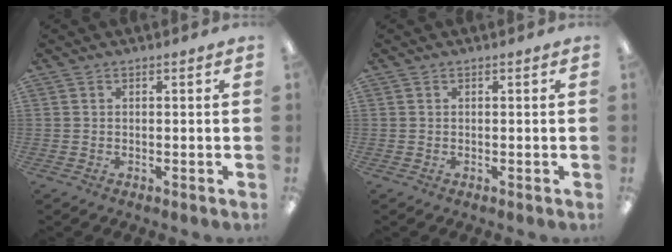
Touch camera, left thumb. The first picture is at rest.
{"total": 0.0}